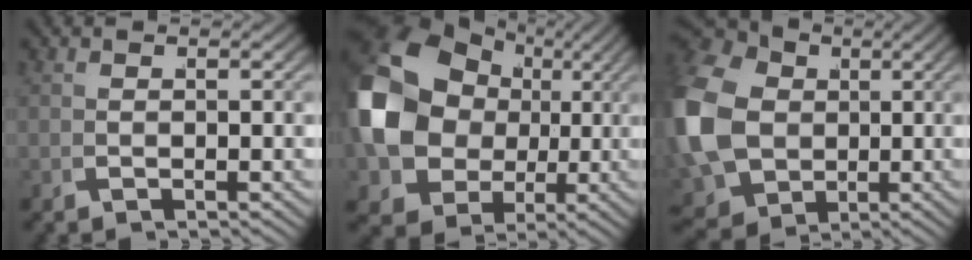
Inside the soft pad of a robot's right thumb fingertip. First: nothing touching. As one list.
[{"total": 14.3, "force": [0.3, 11.7, 8.2], "torque": [-0.226, -0.070, 0.035]}, {"total": 16.8, "force": [0.3, 13.8, 9.6], "torque": [-0.238, -0.048, 0.023]}]